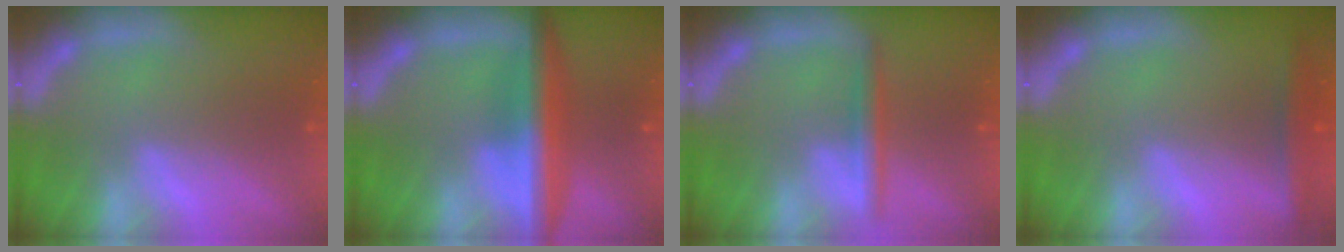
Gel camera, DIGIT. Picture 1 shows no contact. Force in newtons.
{"total": 6.6}
{"total": 2.4}
{"total": 3.0}